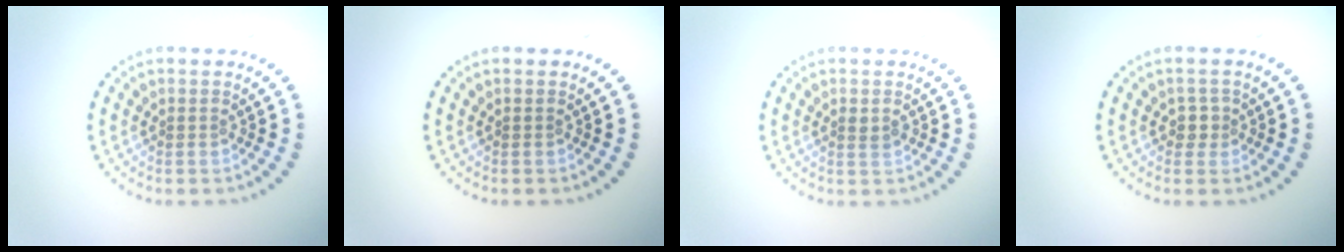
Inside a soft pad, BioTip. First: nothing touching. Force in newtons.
{"total": 0.0}
{"total": 1.0, "press": 0.9, "slide": 0.3}
{"total": 1.4, "press": 1.1, "slide": 0.8}